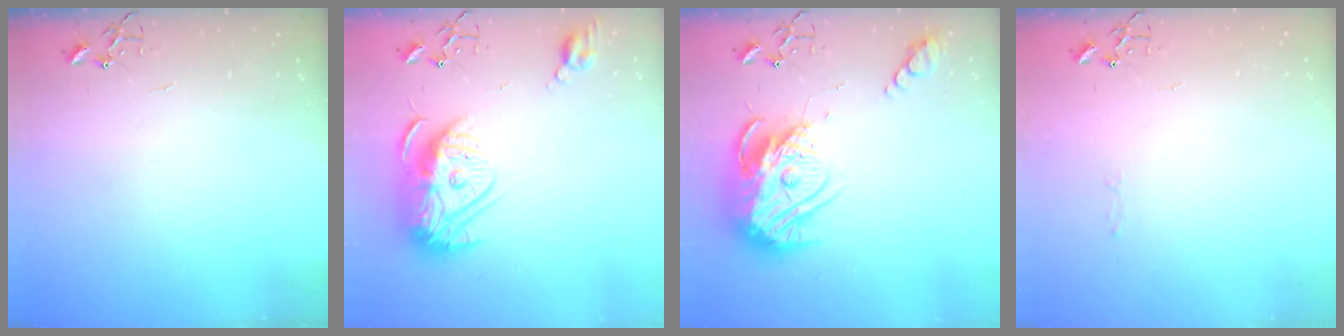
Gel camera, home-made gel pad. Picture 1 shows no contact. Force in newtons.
{"total": 16.6, "press": 16.5, "slide": 1.7}
{"total": 19.3, "press": 19.2, "slide": 1.7}
{"total": 3.2, "press": 3.2, "slide": 0.5}